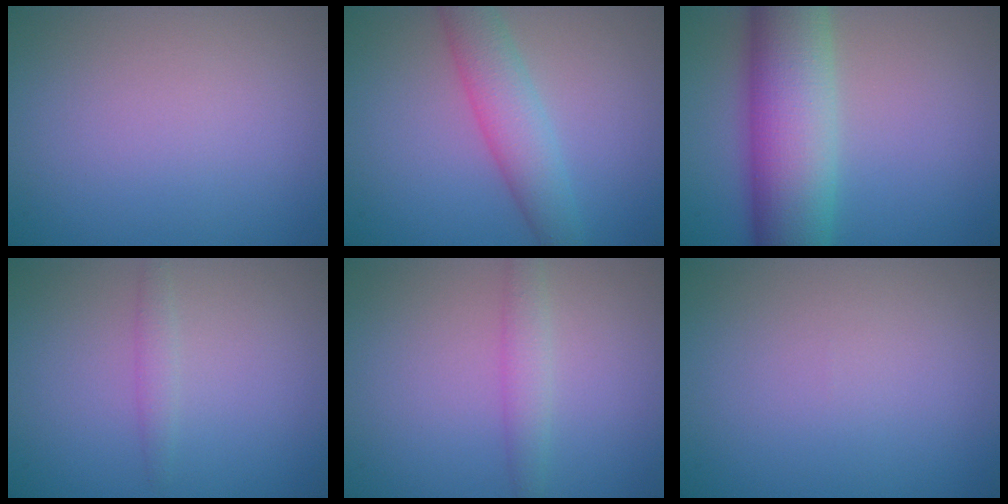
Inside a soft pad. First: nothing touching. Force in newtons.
{"total": 4.4, "press": 4.4, "slide": 0.2}
{"total": 10.7, "press": 10.7, "slide": 0.2}
{"total": 1.1, "press": 1.1, "slide": 0.0}
{"total": 1.8, "press": 1.8, "slide": 0.1}
{"total": 0.0}